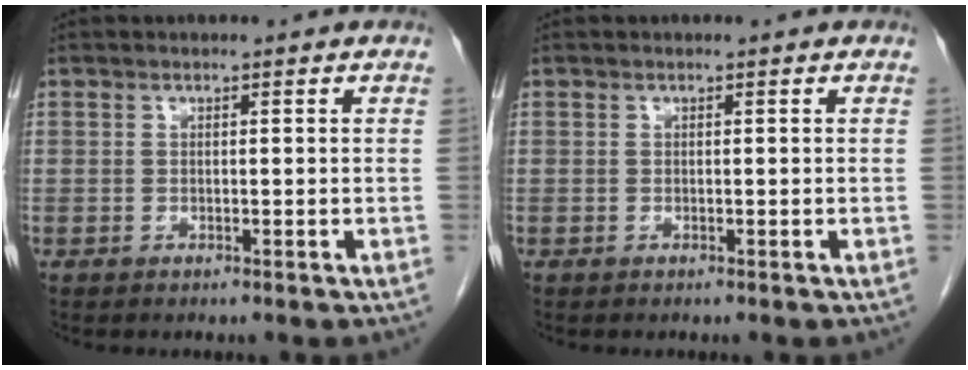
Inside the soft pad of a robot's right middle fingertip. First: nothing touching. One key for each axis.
{"total": 0.0}